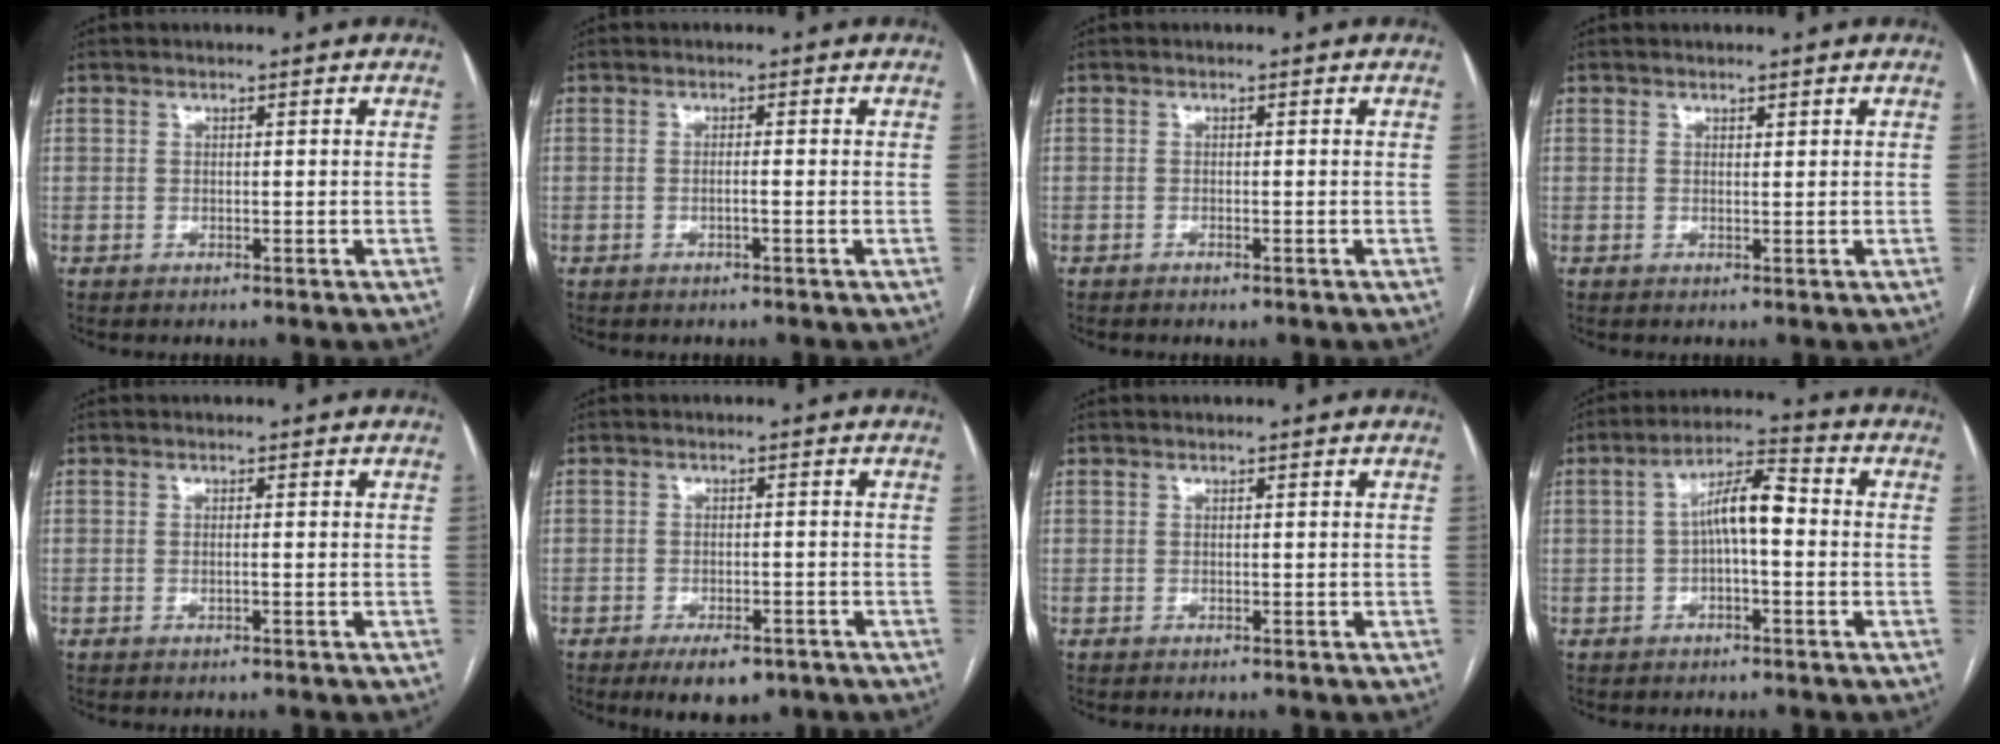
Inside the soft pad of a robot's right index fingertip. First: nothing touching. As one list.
[{"total": 1.0, "force": [-0.3, -0.1, 0.9], "torque": [-0.015, 0.003, -0.003]}, {"total": 0.7, "force": [-0.5, 0.1, 0.5], "torque": [-0.009, -0.002, -0.008]}, {"total": 0.6, "force": [0.5, 0.2, 0.3], "torque": [-0.006, -0.002, 0.007]}, {"total": 0.6, "force": [0.0, 0.0, 0.6], "torque": [-0.010, 0.002, 0.002]}, {"total": 5.8, "force": [-3.9, 2.6, 3.5], "torque": [-0.049, -0.002, -0.054]}, {"total": 0.0}, {"total": 7.3, "force": [-0.1, 1.9, 7.1], "torque": [-0.127, 0.028, -0.005]}]